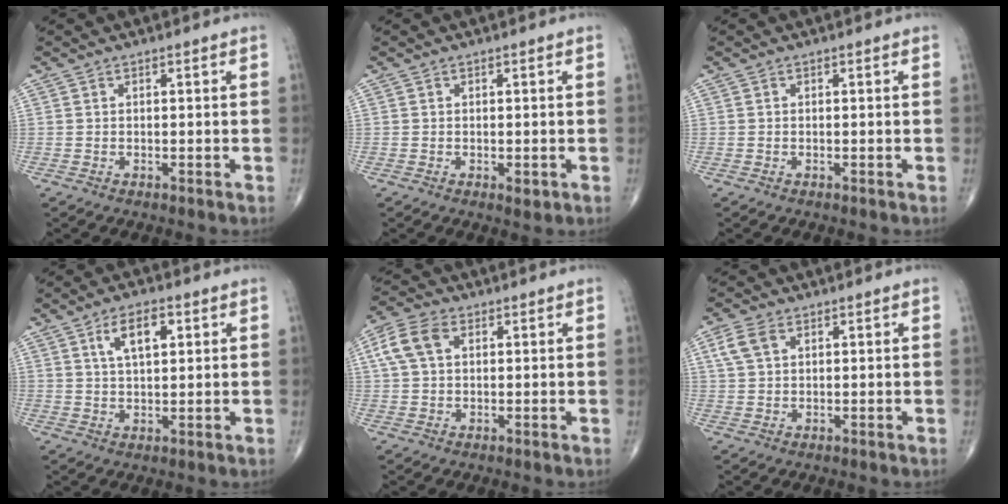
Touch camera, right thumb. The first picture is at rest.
{"total": 1.4, "force": [-0.4, 0.7, 1.2], "torque": [-0.012, -0.003, -0.004]}
{"total": 0.0}
{"total": 6.7, "force": [2.7, 3.1, 5.4], "torque": [-0.085, -0.005, 0.048]}
{"total": 7.1, "force": [2.0, 4.6, 5.1], "torque": [-0.111, 0.017, 0.037]}
{"total": 4.4, "force": [1.8, 2.7, 2.9], "torque": [-0.064, 0.007, 0.039]}